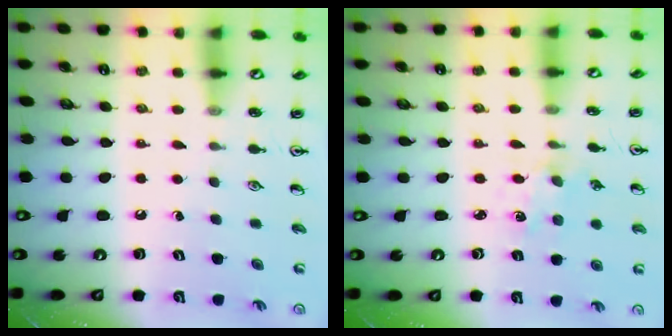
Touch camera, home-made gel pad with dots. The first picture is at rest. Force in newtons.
{"total": 1.4, "press": 1.4, "slide": 0.2}